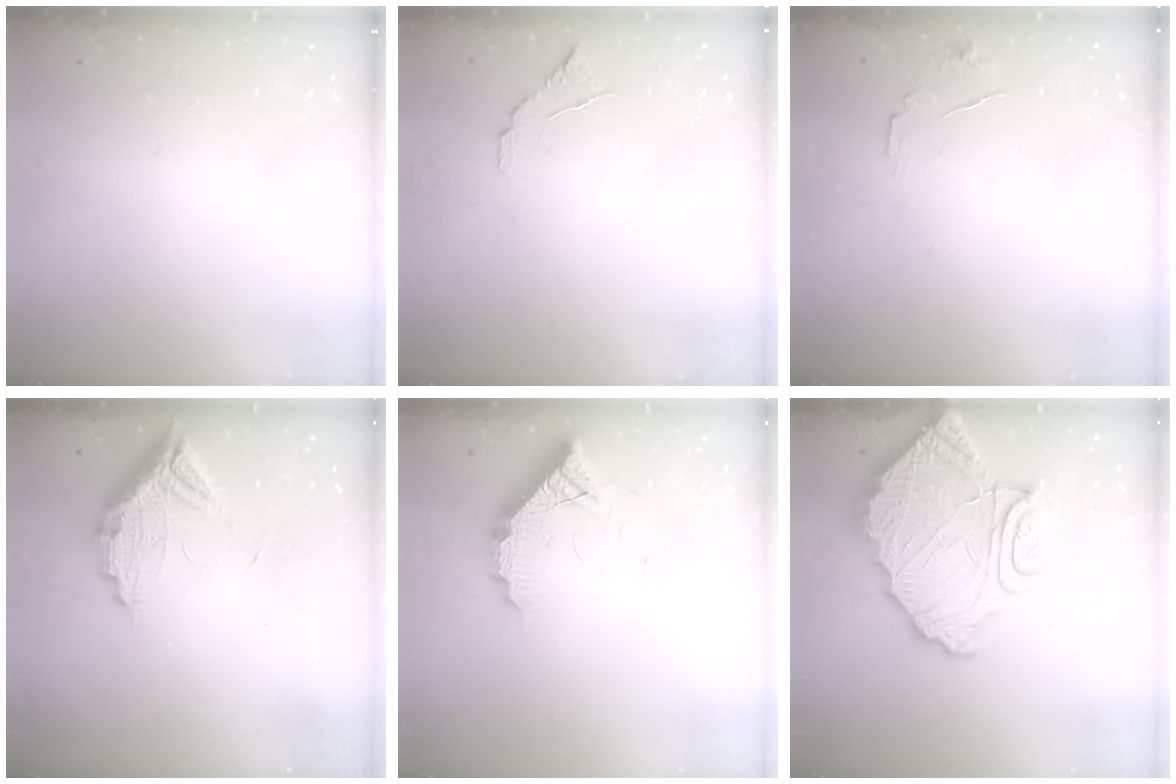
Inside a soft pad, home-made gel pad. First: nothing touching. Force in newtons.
{"total": 6.2, "press": 6.2, "slide": 0.5}
{"total": 6.3, "press": 6.2, "slide": 0.4}
{"total": 12.6, "press": 12.6, "slide": 1.0}
{"total": 9.9, "press": 9.9, "slide": 0.9}
{"total": 17.8, "press": 17.8, "slide": 1.3}